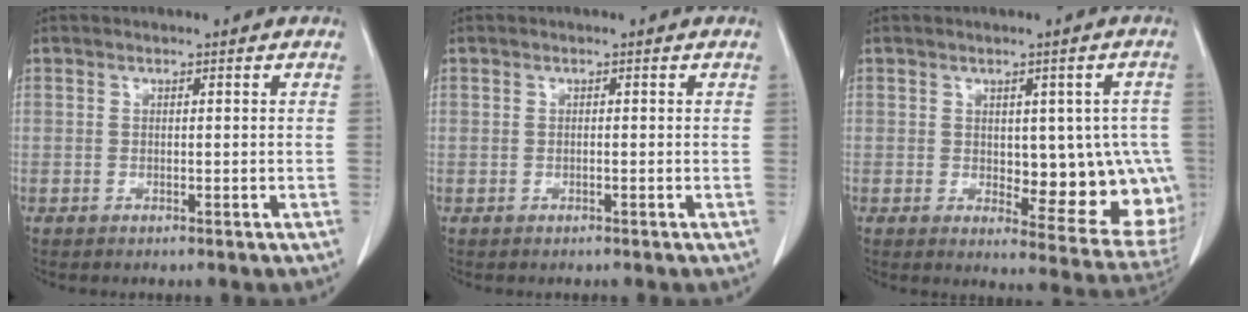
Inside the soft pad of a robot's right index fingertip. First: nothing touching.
{"total": 0.0}
{"total": 13.3, "force": [-0.7, 5.8, 12.0], "torque": [-0.113, 0.002, 0.008]}